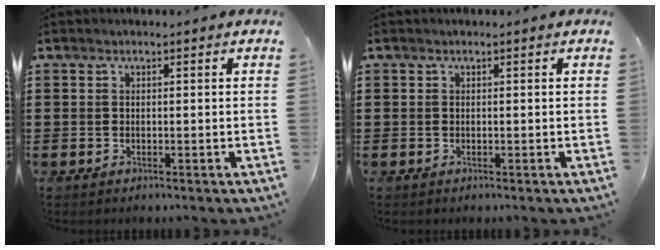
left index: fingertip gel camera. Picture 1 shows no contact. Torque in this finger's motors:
{"motor_torque": [0.00, 0.00, -0.01, 0.00]}